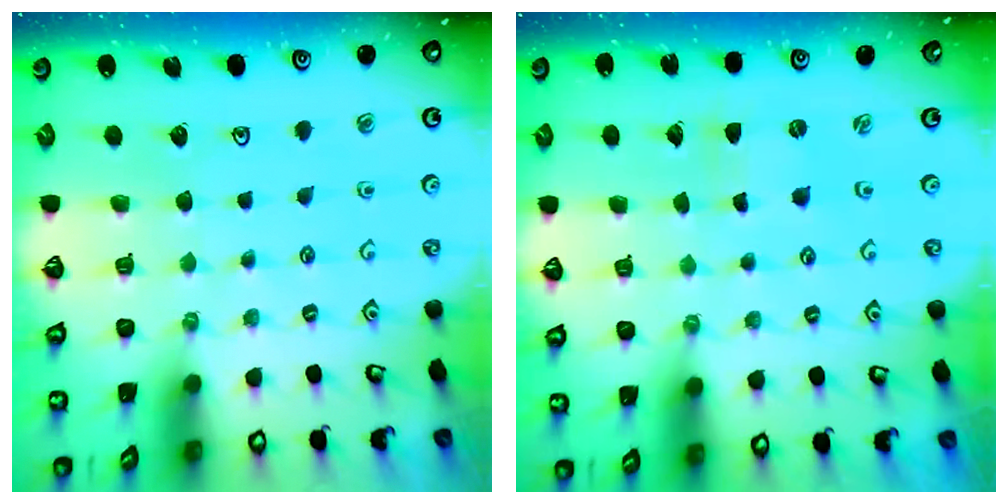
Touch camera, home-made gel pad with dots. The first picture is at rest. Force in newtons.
{"total": 0.6, "press": 0.6, "slide": 0.1}